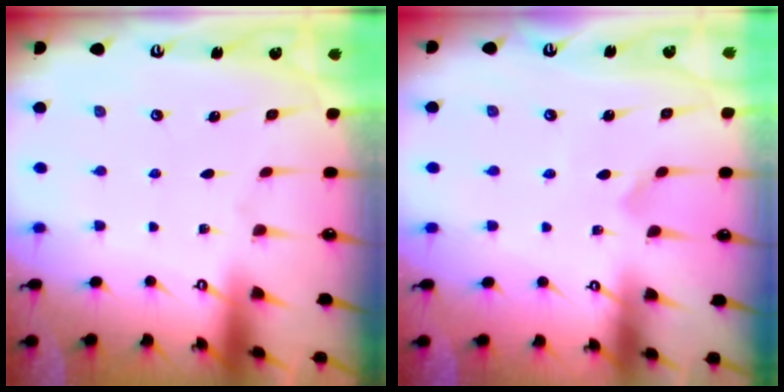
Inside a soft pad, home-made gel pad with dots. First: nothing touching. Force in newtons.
{"total": 2.3, "press": 2.3, "slide": 0.2}